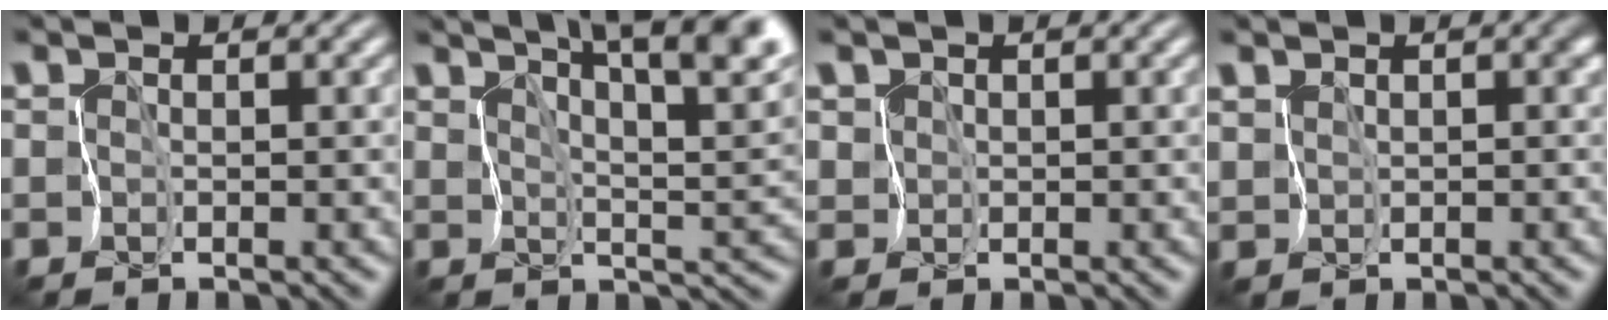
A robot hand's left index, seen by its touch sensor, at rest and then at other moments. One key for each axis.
{"total": 9.9, "fx": 6.5, "fy": 2.6, "fz": 7.0, "tx": -0.099, "ty": 0.014, "tz": 0.080}
{"total": 1.9, "fx": 1.0, "fy": 1.5, "fz": 0.4, "tx": -0.005, "ty": 0.013, "tz": 0.015}
{"total": 1.3, "fx": 0.4, "fy": 1.0, "fz": 0.7, "tx": -0.013, "ty": 0.000, "tz": 0.011}